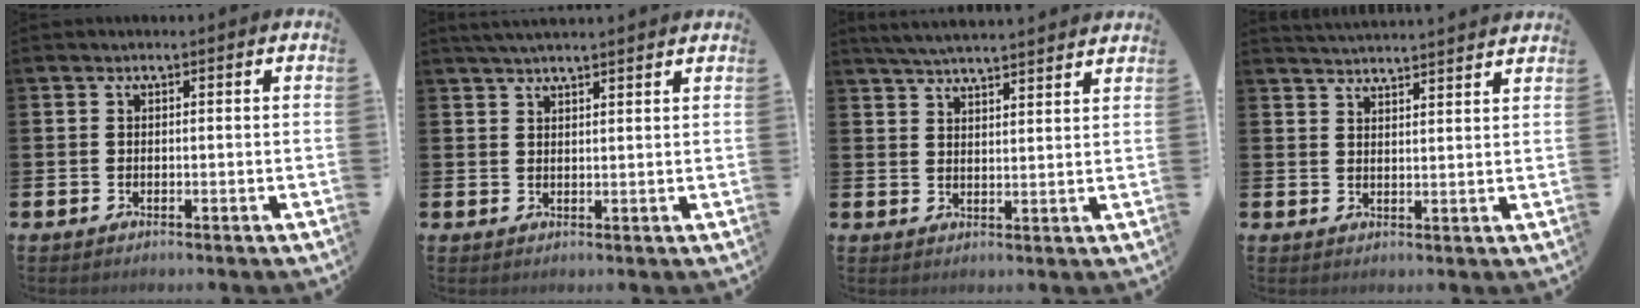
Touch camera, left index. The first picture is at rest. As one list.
[{"total": 3.1, "force": [3.0, 0.0, 0.8], "torque": [-0.020, -0.006, 0.055]}, {"total": 4.8, "force": [4.7, -0.2, 0.7], "torque": [-0.032, -0.021, 0.086]}, {"total": 3.8, "force": [3.7, -0.5, -0.1], "torque": [-0.004, -0.027, 0.067]}]